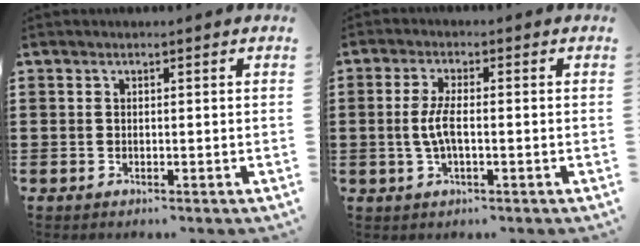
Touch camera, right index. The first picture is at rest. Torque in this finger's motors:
{"motor_torque": [1.06, 1.08, 0.27, 0.06]}